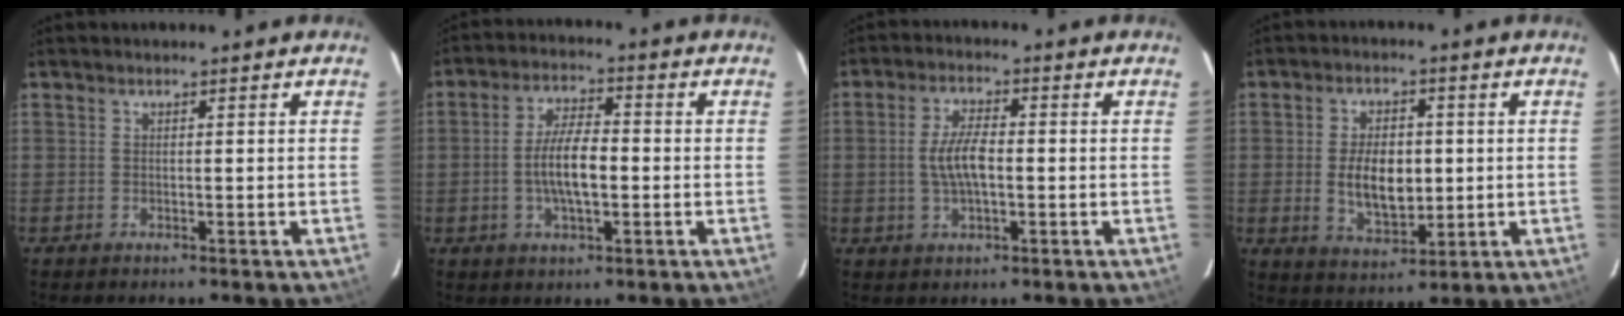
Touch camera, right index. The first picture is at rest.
{"total": 7.9, "force": [-1.3, 2.8, 7.3], "torque": [-0.140, 0.004, -0.022]}
{"total": 6.1, "force": [-0.6, 2.4, 5.6], "torque": [-0.110, 0.004, -0.009]}
{"total": 9.2, "force": [-0.2, 5.1, 7.6], "torque": [-0.142, -0.001, 0.004]}